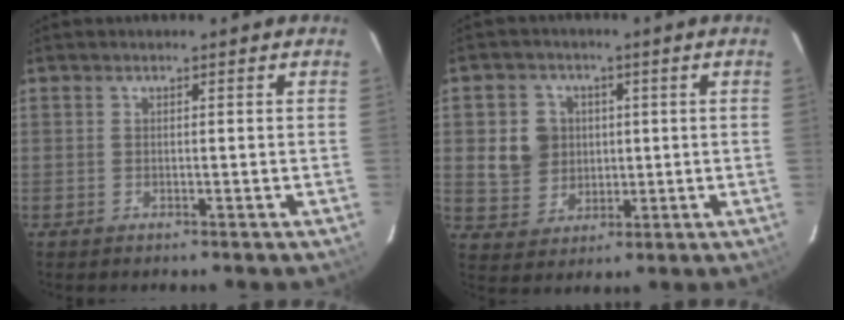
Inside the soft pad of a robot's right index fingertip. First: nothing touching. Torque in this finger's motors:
{"motor_torque": [0.73, 0.19, 0.40, 0.04]}